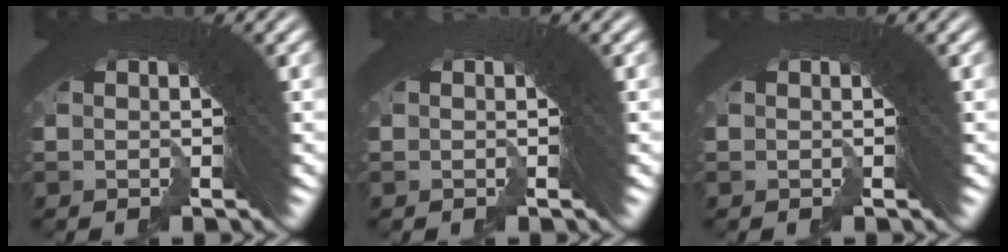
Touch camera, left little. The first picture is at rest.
{"total": 0.7, "force": [-0.1, -0.4, -0.5], "torque": [0.006, 0.001, -0.003]}
{"total": 0.0}